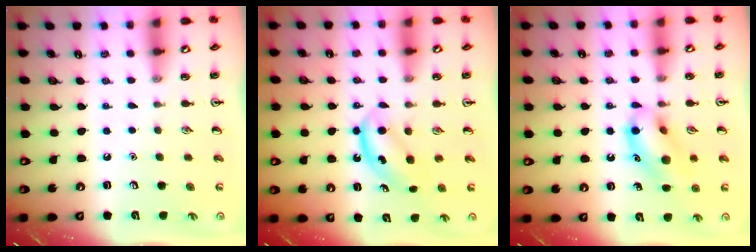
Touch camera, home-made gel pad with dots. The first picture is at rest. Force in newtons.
{"total": 5.4, "press": 5.4, "slide": 0.8}
{"total": 13.4, "press": 13.1, "slide": 2.8}